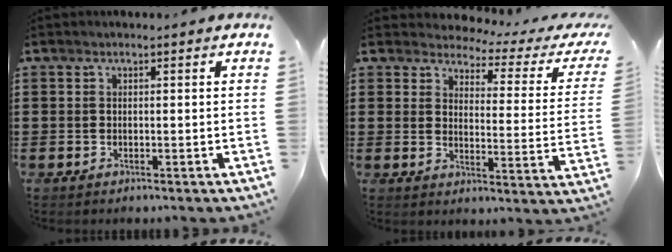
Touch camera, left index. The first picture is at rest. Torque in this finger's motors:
{"motor_torque": [1.09, -1.05, 0.07, -0.02]}